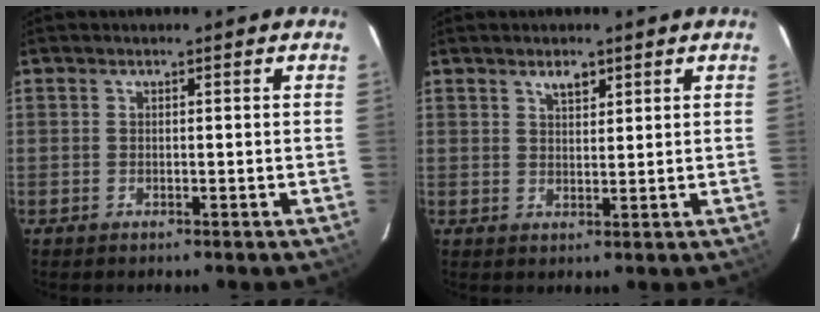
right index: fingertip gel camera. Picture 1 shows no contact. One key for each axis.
{"total": 2.7, "fx": 1.9, "fy": 1.2, "fz": 1.6, "tx": -0.023, "ty": 0.005, "tz": 0.034}